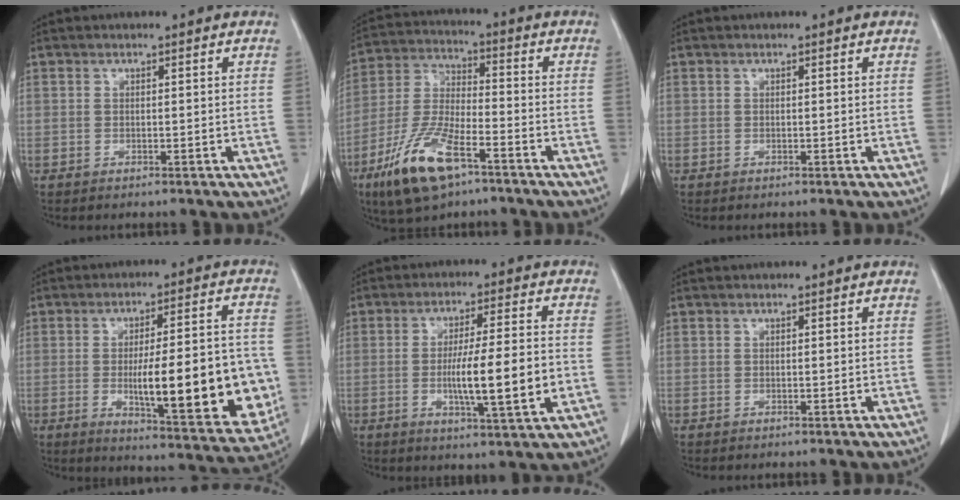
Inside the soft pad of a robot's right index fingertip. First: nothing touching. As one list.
[{"total": 13.4, "force": [-7.6, 4.1, 10.3], "torque": [-0.222, -0.015, -0.140]}, {"total": 0.0}, {"total": 20.1, "force": [-2.9, 4.4, 19.4], "torque": [-0.235, 0.003, -0.026]}, {"total": 11.6, "force": [-2.2, 0.6, 11.4], "torque": [-0.189, -0.008, -0.038]}, {"total": 0.0}]